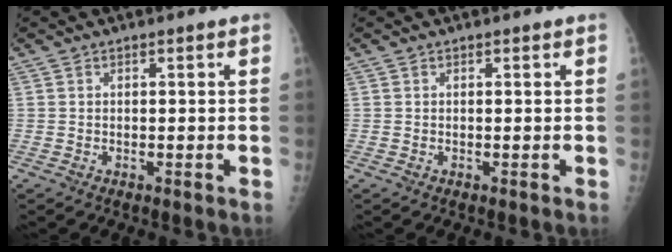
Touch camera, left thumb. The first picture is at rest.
{"total": 0.0}